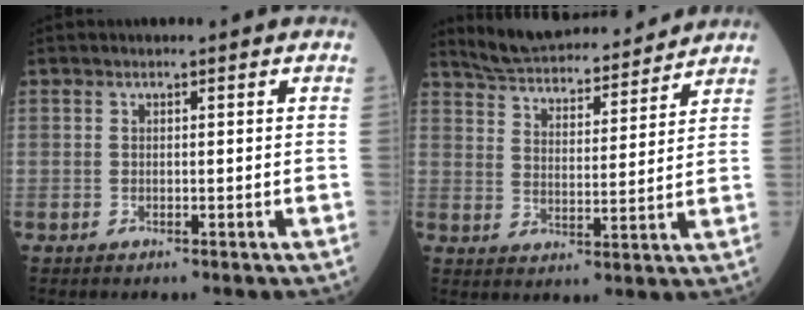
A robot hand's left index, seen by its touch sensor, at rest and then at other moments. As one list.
[{"total": 16.0, "force": [15.0, 2.4, 5.0], "torque": [-0.080, 0.013, 0.228]}]